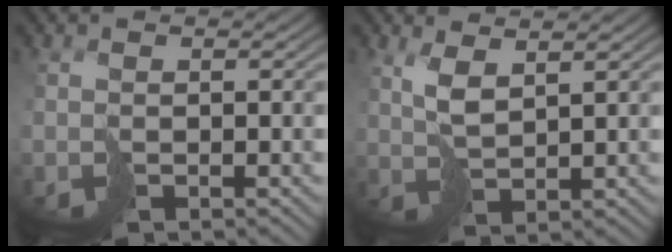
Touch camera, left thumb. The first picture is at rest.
{"total": 3.6, "force": [2.0, 1.1, 2.8], "torque": [-0.073, 0.000, 0.043]}